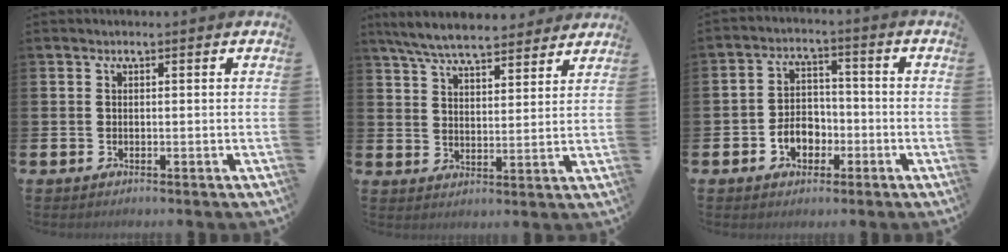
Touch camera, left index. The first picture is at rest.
{"total": 7.2, "force": [6.7, 1.3, 2.1], "torque": [-0.073, -0.028, 0.122]}
{"total": 4.6, "force": [-1.9, 3.5, 2.2], "torque": [-0.031, 0.002, -0.044]}